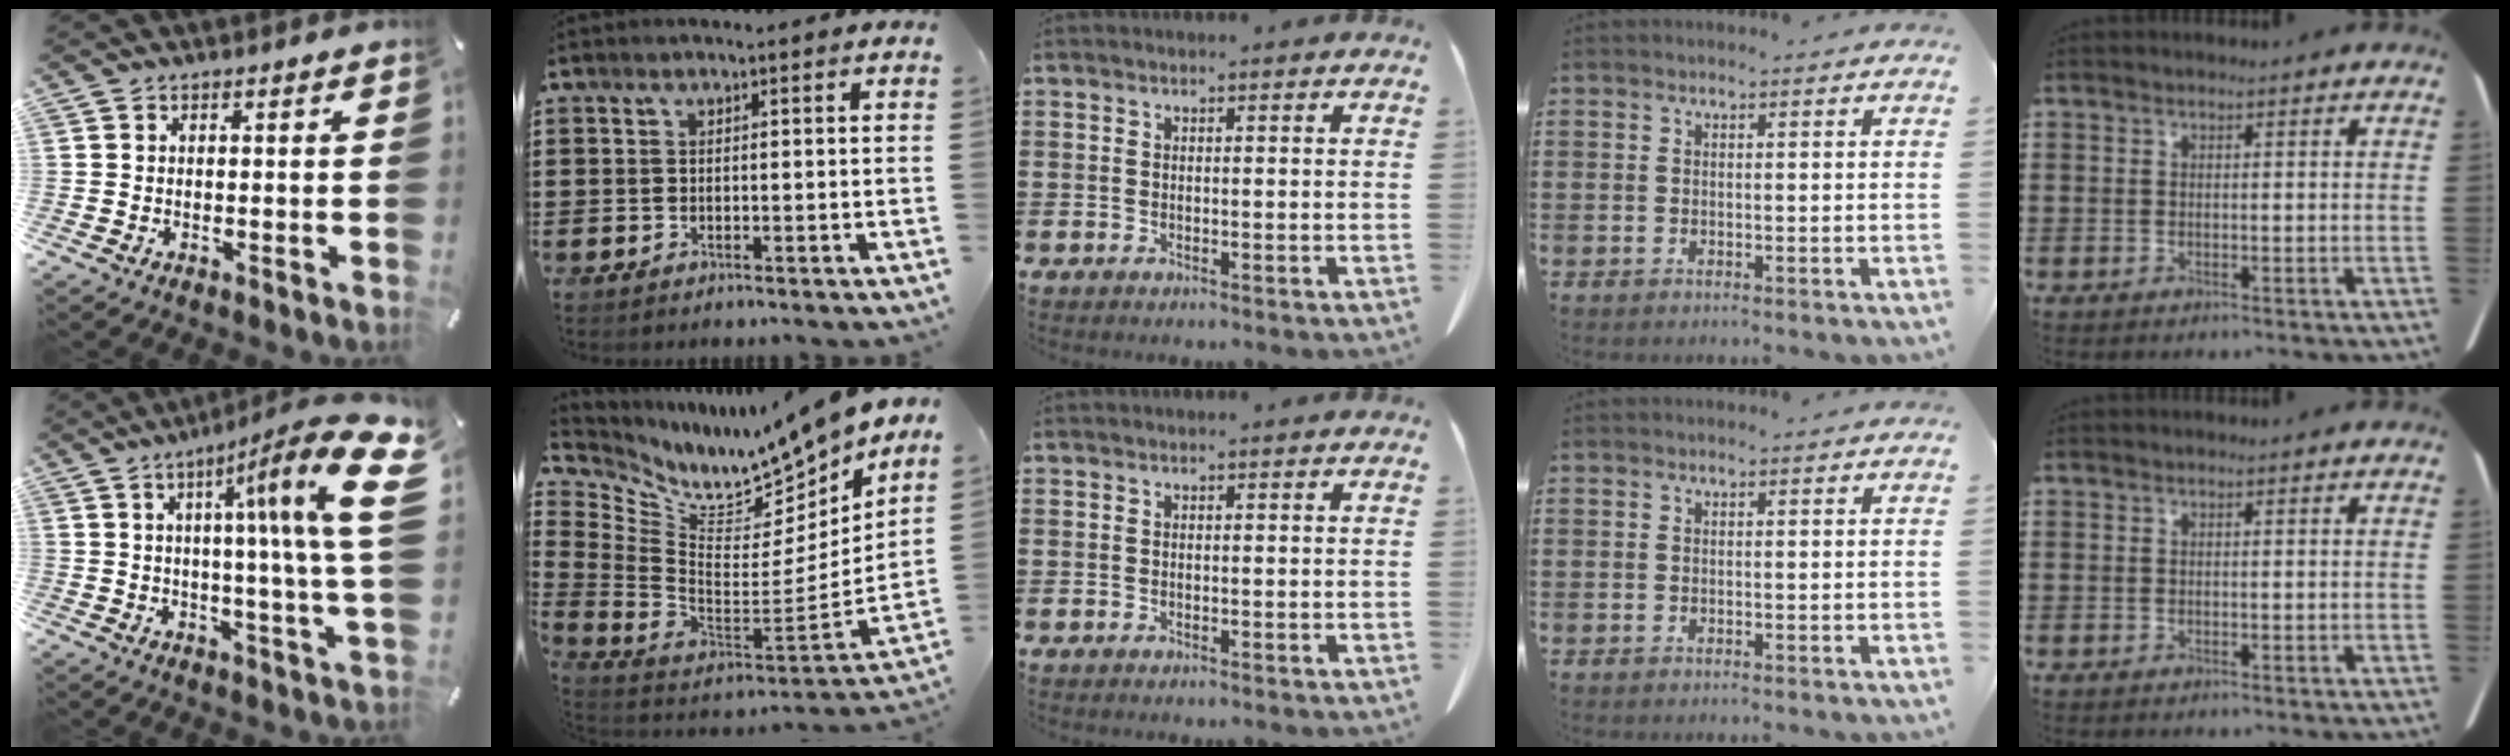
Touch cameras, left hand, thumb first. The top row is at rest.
{"thumb": {"total": 23.3, "force": [6.5, 1.6, 22.3], "torque": [-0.326, -0.050, 0.082]}, "index": {"total": 10.0, "force": [9.6, 1.5, 2.4], "torque": [-0.089, -0.089, 0.160]}}